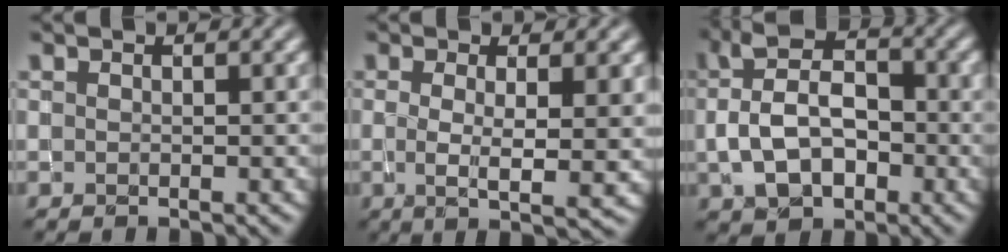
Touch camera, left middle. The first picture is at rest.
{"total": 4.6, "force": [0.1, 1.0, 4.4], "torque": [-0.071, -0.007, 0.002]}
{"total": 6.2, "force": [-0.6, 4.2, 4.5], "torque": [-0.081, 0.014, -0.017]}